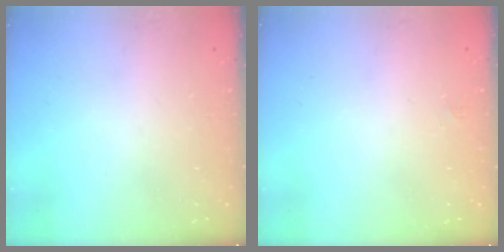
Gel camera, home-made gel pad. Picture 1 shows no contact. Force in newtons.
{"total": 1.9, "press": 1.9, "slide": 0.3}